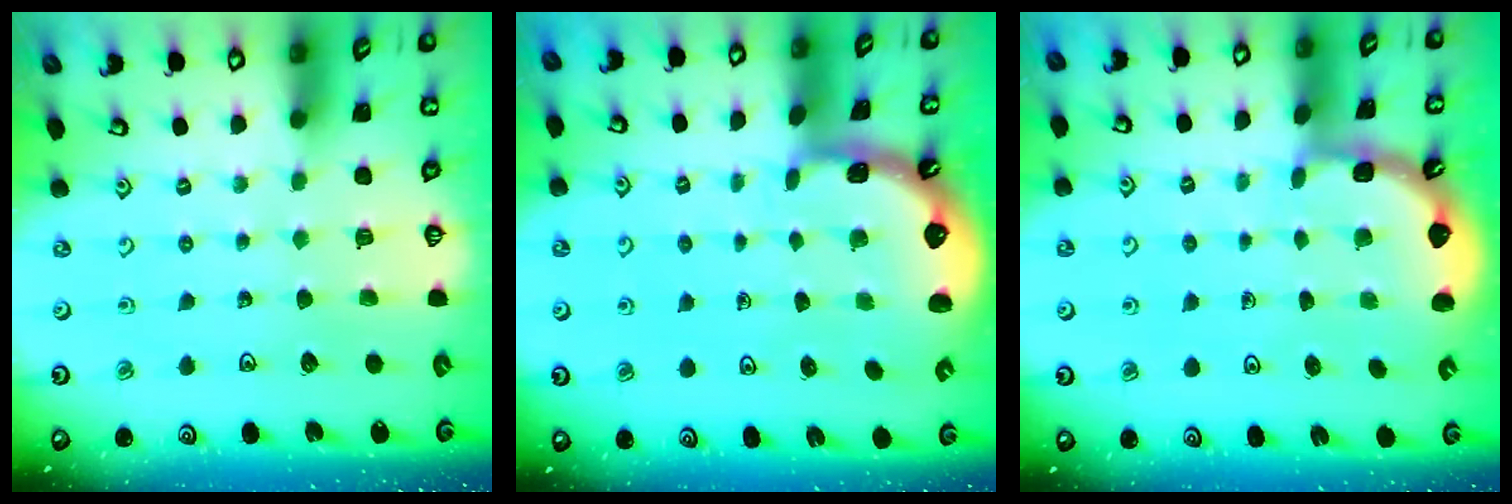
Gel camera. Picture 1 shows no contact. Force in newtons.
{"total": 1.0, "press": 1.0, "slide": 0.2}
{"total": 1.9, "press": 1.9, "slide": 0.2}